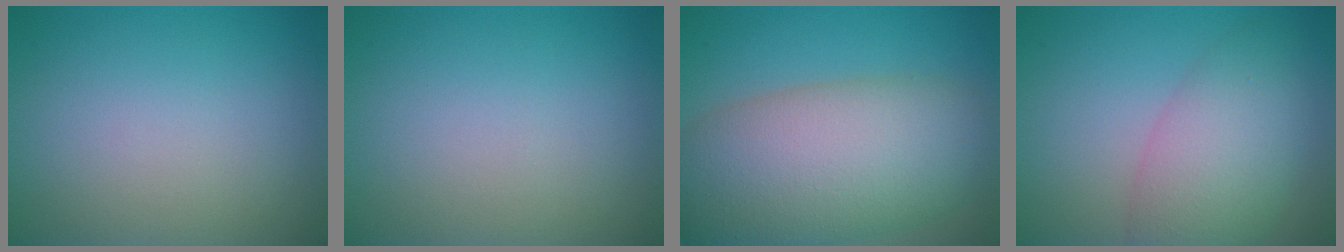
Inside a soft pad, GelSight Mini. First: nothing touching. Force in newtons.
{"total": 0.0}
{"total": 11.7, "press": 11.7, "slide": 0.3}
{"total": 6.0, "press": 6.0, "slide": 0.1}